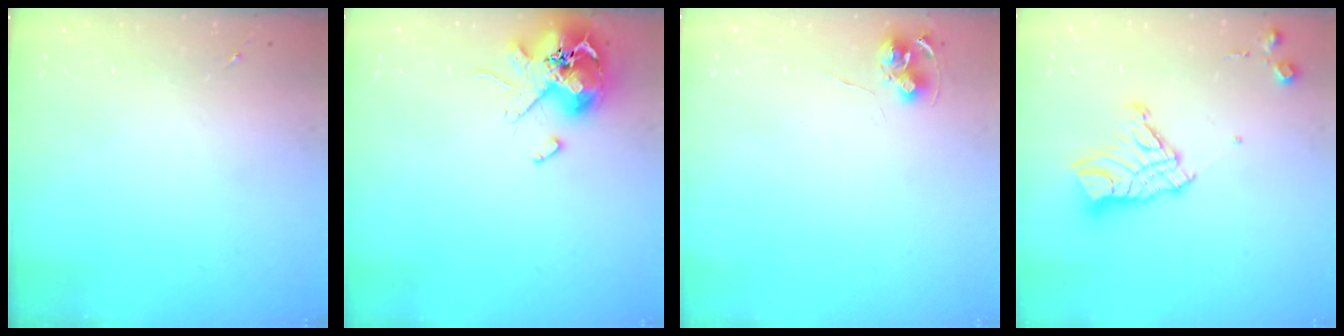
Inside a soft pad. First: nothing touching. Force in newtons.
{"total": 13.9, "press": 13.8, "slide": 2.0}
{"total": 7.9, "press": 7.9, "slide": 0.5}
{"total": 14.5, "press": 14.5, "slide": 1.3}